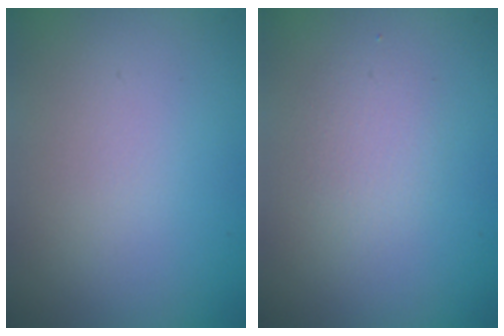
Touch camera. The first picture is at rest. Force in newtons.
{"total": 1.4, "press": 1.4, "slide": 0.1}